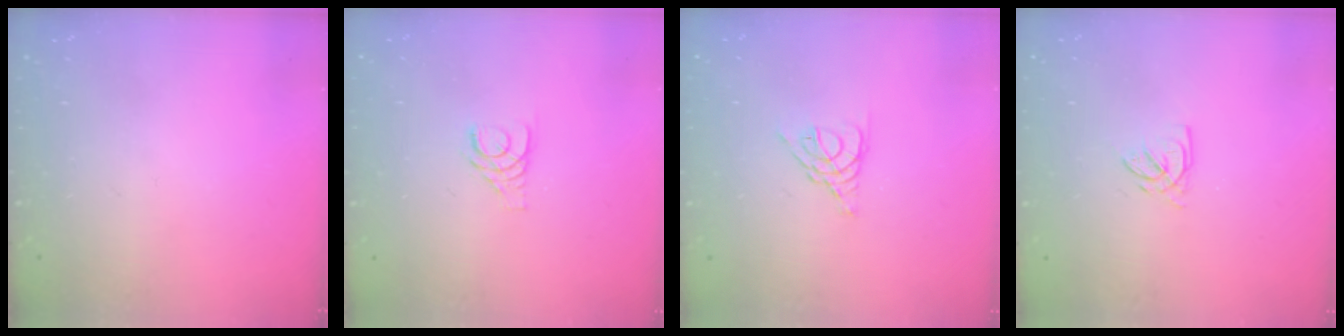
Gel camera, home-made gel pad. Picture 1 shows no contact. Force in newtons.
{"total": 3.6, "press": 3.6, "slide": 0.3}
{"total": 3.3, "press": 3.2, "slide": 0.5}
{"total": 2.5, "press": 2.5, "slide": 0.3}